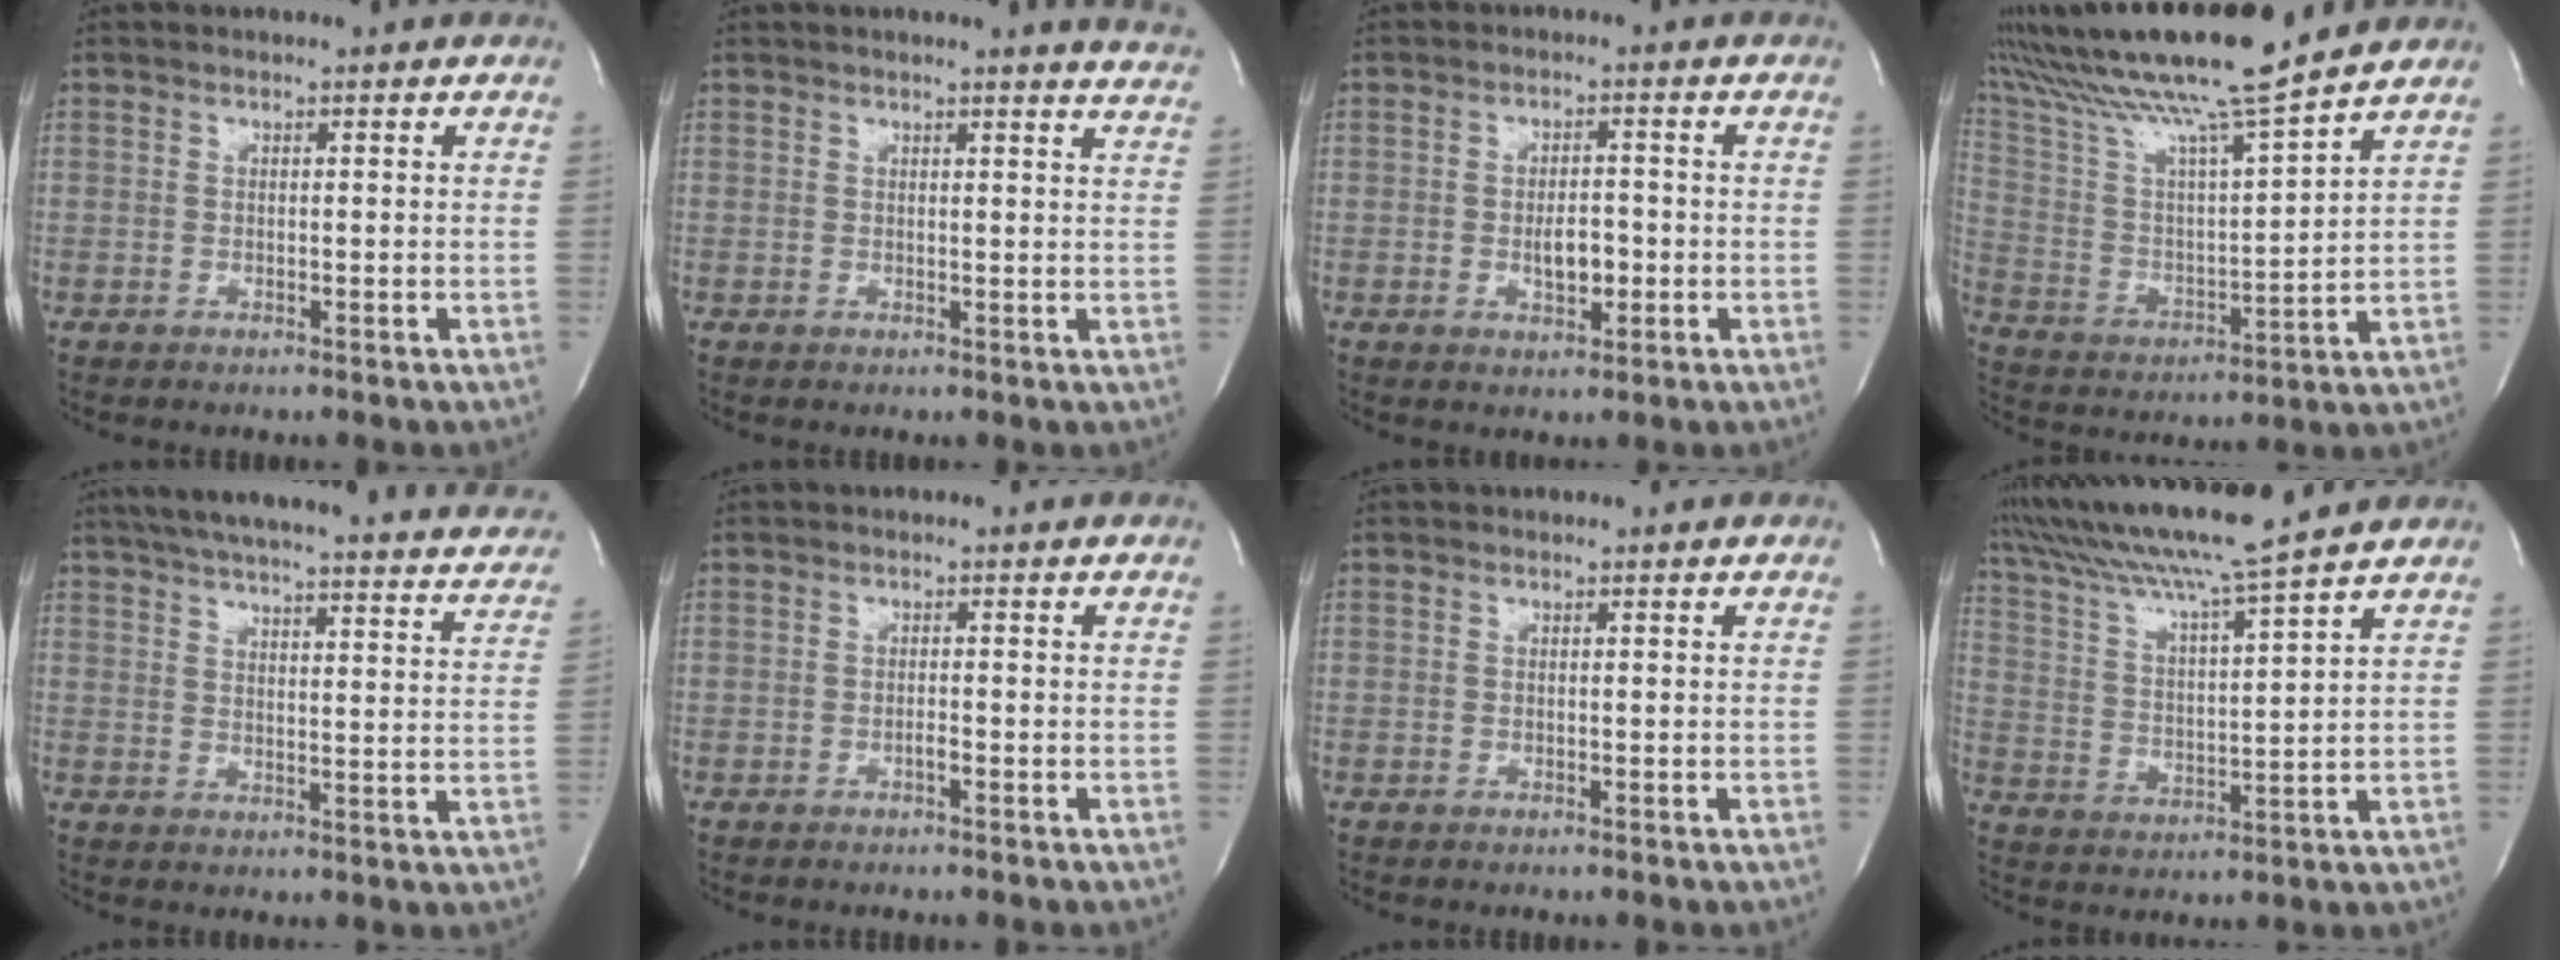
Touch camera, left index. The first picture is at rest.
{"total": 7.7, "force": [7.3, -0.5, 2.3], "torque": [-0.024, -0.034, 0.056]}
{"total": 3.7, "force": [-1.0, 1.6, 3.1], "torque": [-0.053, -0.001, -0.012]}
{"total": 19.9, "force": [16.1, 0.1, 11.7], "torque": [-0.223, 0.017, 0.281]}
{"total": 32.6, "force": [29.5, 4.2, 13.3], "torque": [-0.219, -0.049, 0.355]}
{"total": 0.8, "force": [-0.6, 0.0, 0.5], "torque": [-0.012, -0.002, -0.011]}
{"total": 0.0}
{"total": 15.0, "force": [13.0, -1.5, 7.2], "torque": [-0.144, 0.004, 0.222]}